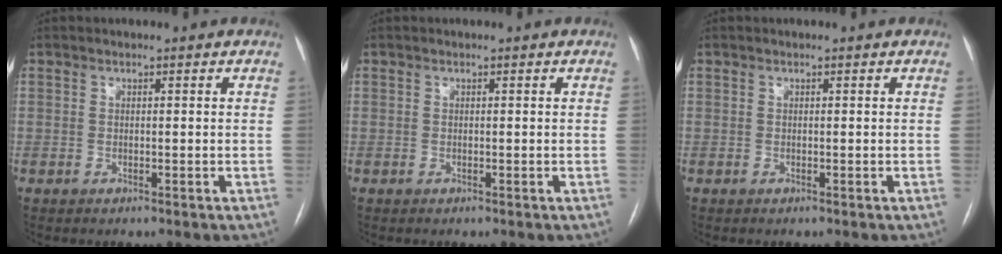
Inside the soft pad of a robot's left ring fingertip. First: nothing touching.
{"total": 0.0}
{"total": 0.0}